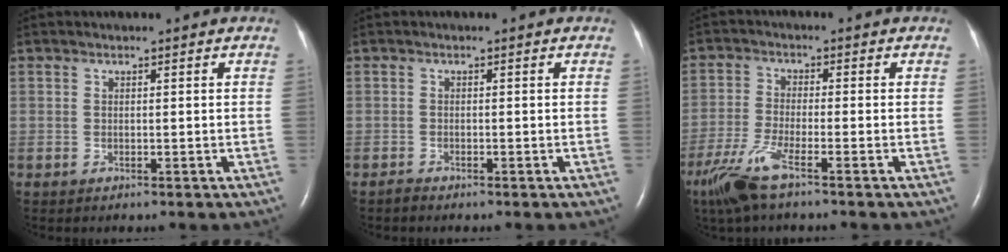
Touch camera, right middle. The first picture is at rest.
{"total": 0.6, "force": [-0.6, 0.1, 0.1], "torque": [-0.005, -0.001, -0.014]}
{"total": 7.3, "force": [-4.9, 0.6, 5.4], "torque": [-0.128, -0.022, -0.100]}